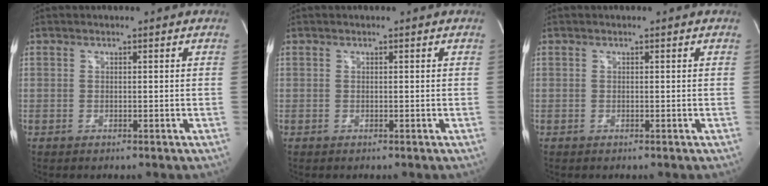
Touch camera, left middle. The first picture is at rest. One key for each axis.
{"total": 0.0}
{"total": 0.0}